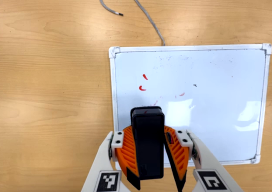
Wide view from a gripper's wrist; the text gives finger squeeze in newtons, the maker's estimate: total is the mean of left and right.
{"total": 9.6, "left": 9.9, "right": 9.3}